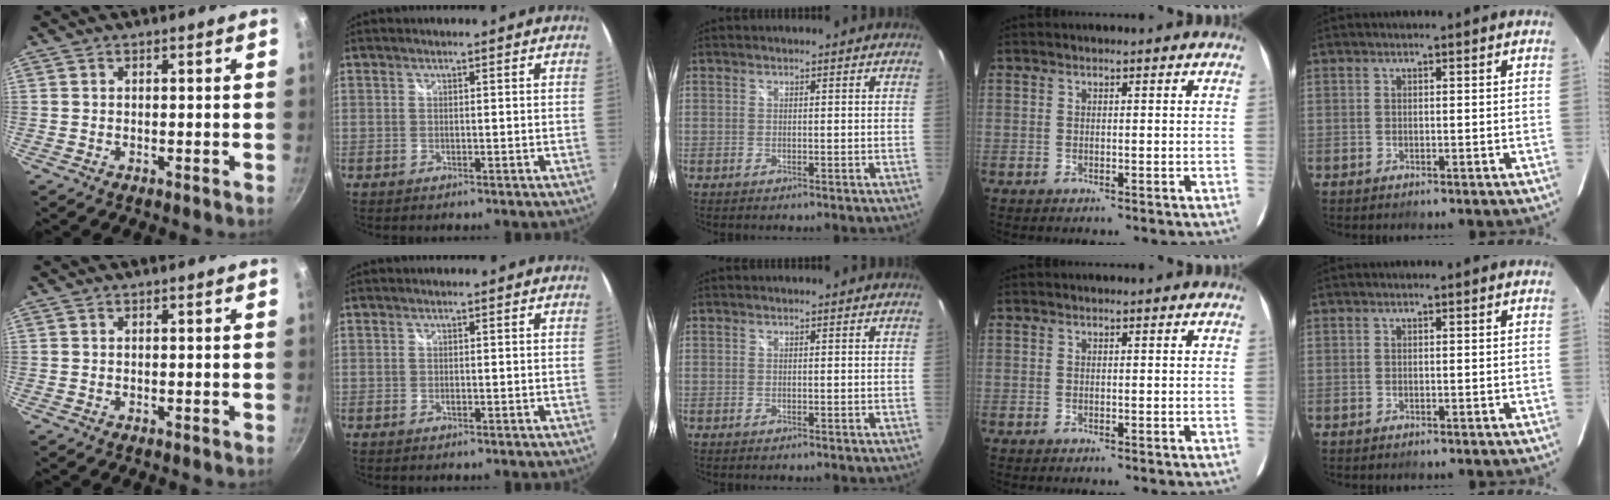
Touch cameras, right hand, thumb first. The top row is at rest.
{}